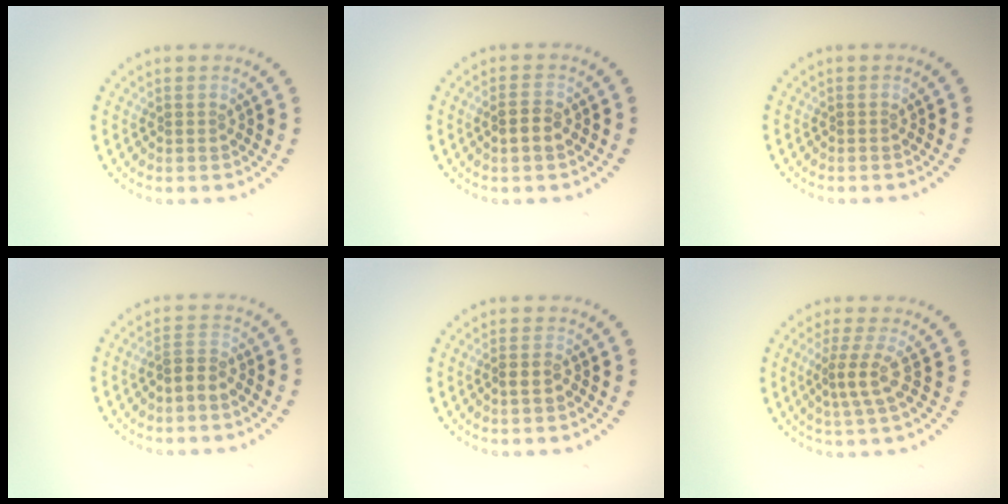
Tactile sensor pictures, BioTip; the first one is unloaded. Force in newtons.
{"total": 1.9, "press": 1.8, "slide": 0.4}
{"total": 0.0}
{"total": 1.9, "press": 1.6, "slide": 0.9}
{"total": 0.7, "press": 0.6, "slide": 0.4}
{"total": 2.8, "press": 1.8, "slide": 2.1}